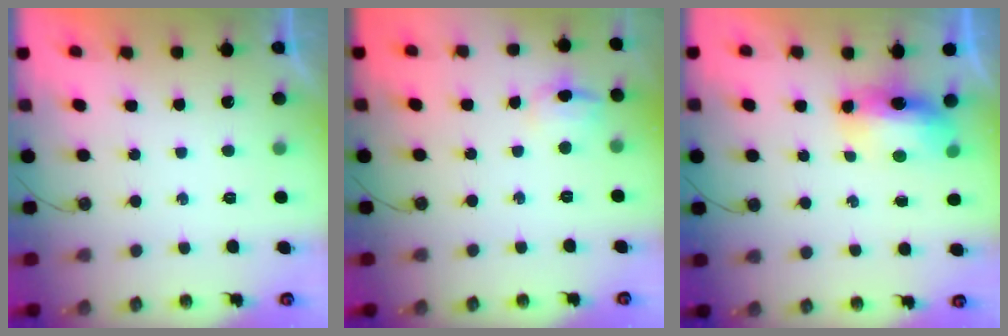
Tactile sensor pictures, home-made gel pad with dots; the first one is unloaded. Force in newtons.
{"total": 6.9, "press": 6.7, "slide": 1.2}
{"total": 8.4, "press": 8.4, "slide": 0.7}